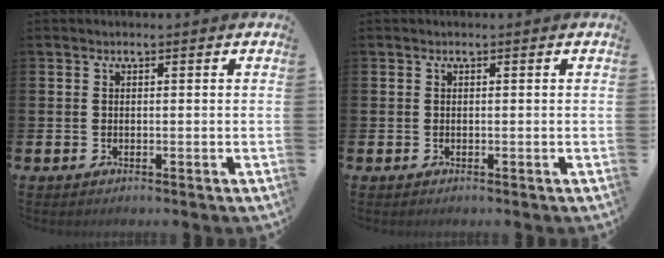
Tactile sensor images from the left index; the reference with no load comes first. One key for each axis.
{"total": 0.0}